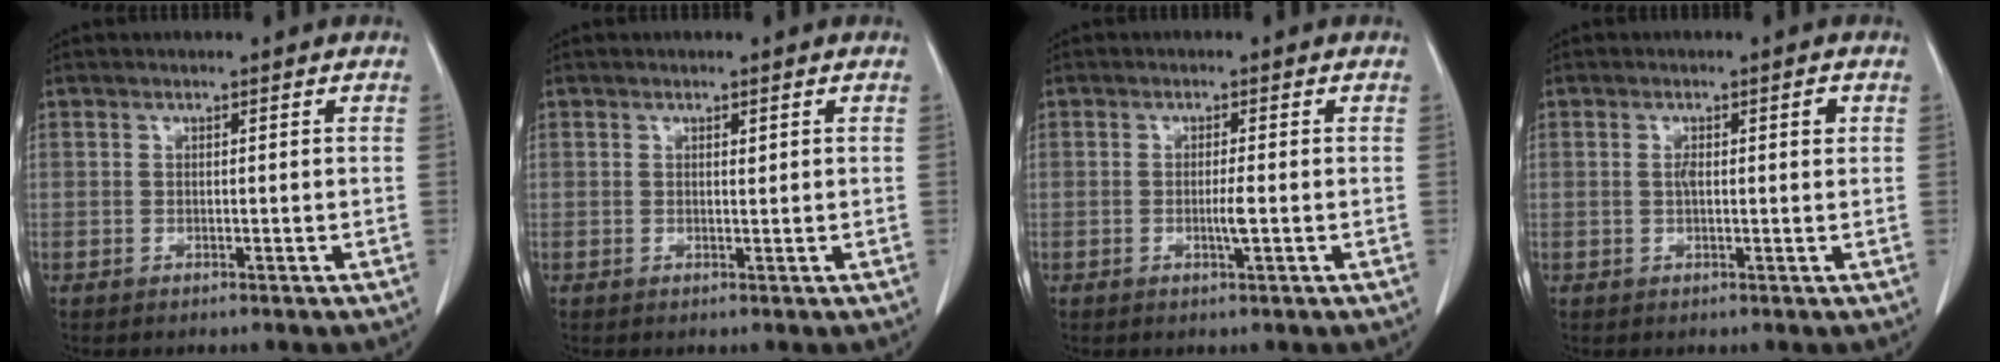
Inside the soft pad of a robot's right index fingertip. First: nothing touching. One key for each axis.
{"total": 0.5, "fx": 0.3, "fy": 0.1, "fz": 0.4, "tx": -0.012, "ty": -0.003, "tz": 0.005}
{"total": 1.9, "fx": -0.5, "fy": -0.1, "fz": 1.9, "tx": -0.037, "ty": -0.004, "tz": -0.007}
{"total": 2.7, "fx": 0.6, "fy": 0.8, "fz": 2.5, "tx": -0.046, "ty": 0.011, "tz": 0.011}